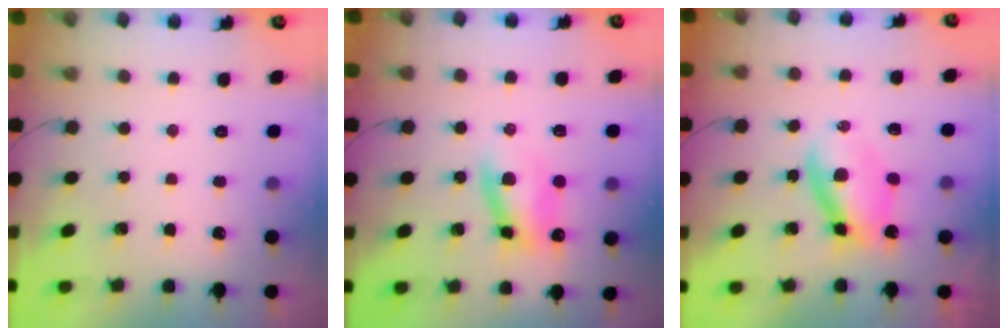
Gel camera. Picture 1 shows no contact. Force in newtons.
{"total": 9.6, "press": 9.4, "slide": 1.8}
{"total": 6.3, "press": 6.2, "slide": 0.7}